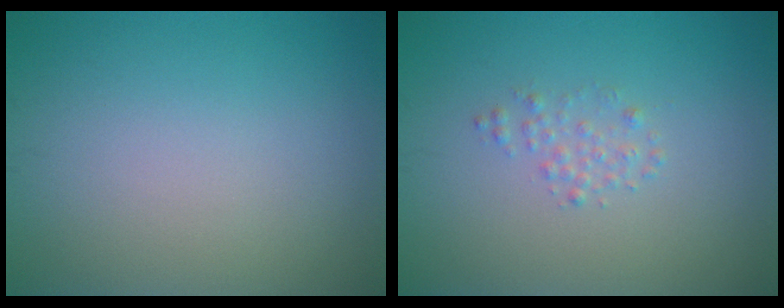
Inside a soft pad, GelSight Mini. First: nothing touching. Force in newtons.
{"total": 1.1, "press": 1.1, "slide": 0.1}